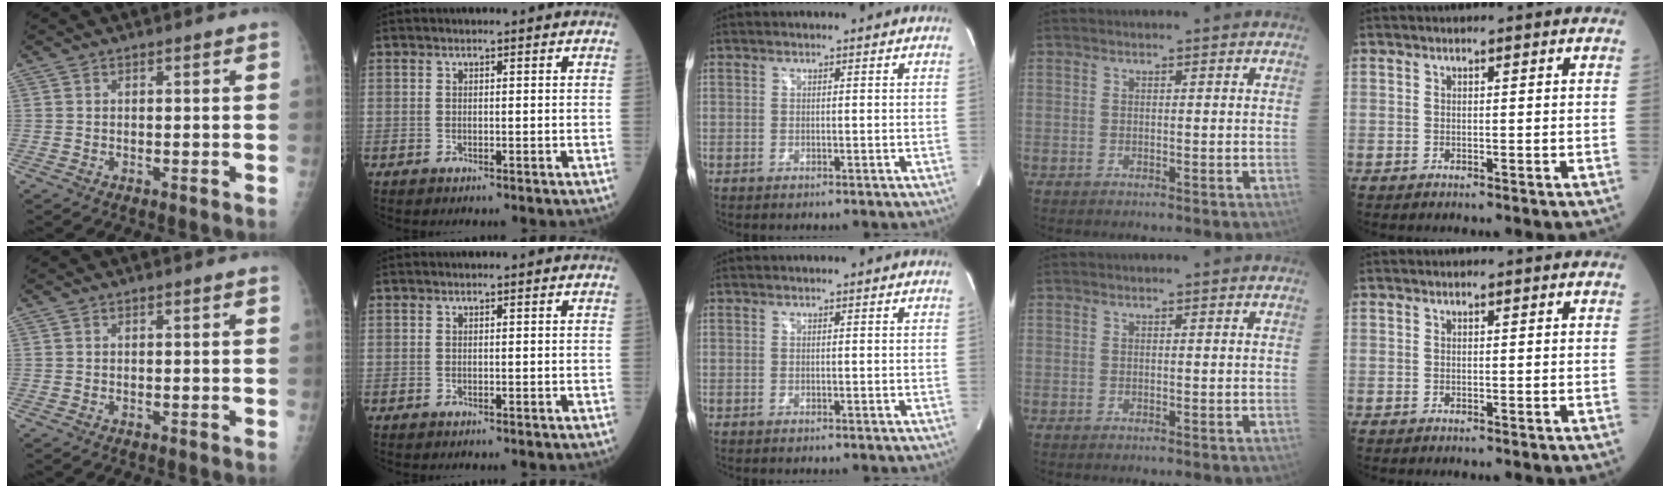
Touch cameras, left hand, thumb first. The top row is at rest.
{}